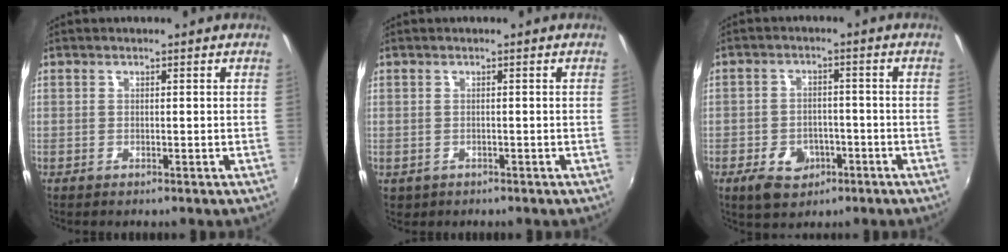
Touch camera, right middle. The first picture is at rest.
{"total": 1.8, "force": [-0.6, 1.6, 0.7], "torque": [-0.016, -0.005, -0.005]}
{"total": 7.6, "force": [-4.1, 5.2, 3.7], "torque": [-0.096, 0.005, -0.057]}